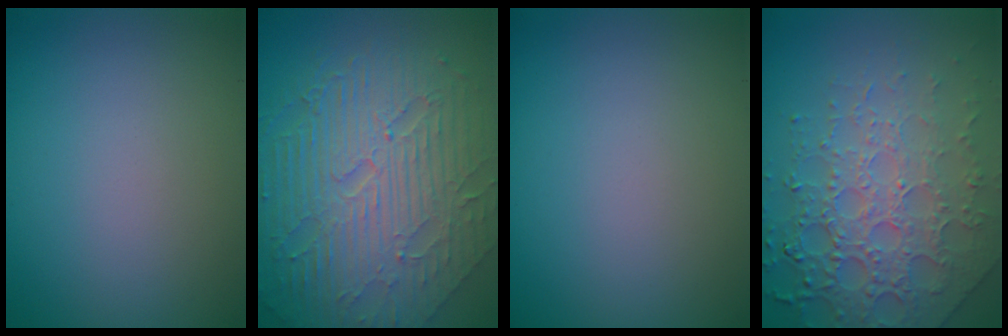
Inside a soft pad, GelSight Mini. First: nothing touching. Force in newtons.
{"total": 10.6, "press": 7.0, "slide": 7.9}
{"total": 0.0}
{"total": 8.0, "press": 5.5, "slide": 5.7}